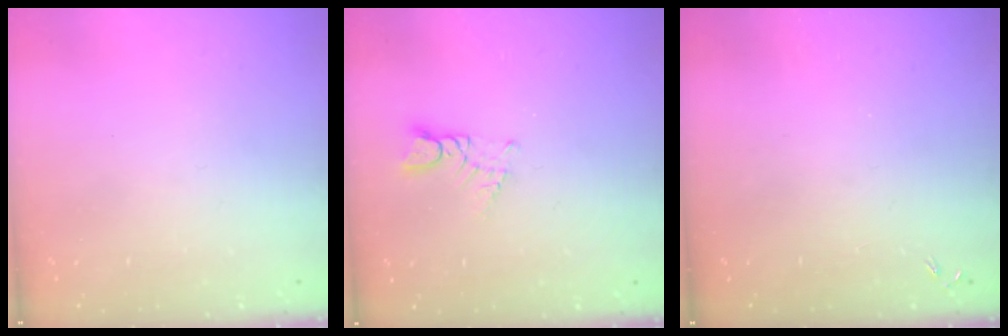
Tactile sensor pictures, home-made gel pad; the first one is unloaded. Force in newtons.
{"total": 2.9, "press": 2.9, "slide": 0.3}
{"total": 0.0}